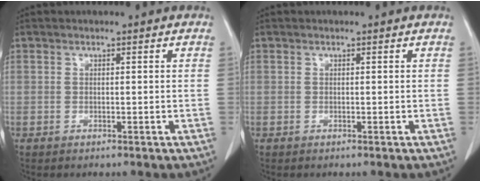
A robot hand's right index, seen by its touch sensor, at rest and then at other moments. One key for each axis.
{"total": 0.0}